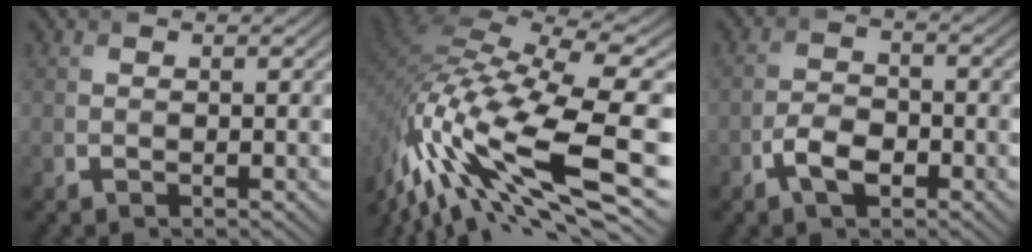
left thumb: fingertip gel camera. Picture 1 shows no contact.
{"total": 17.3, "force": [-7.3, 5.6, 14.6], "torque": [-0.325, 0.010, -0.142]}
{"total": 4.1, "force": [-2.2, 2.2, 2.7], "torque": [-0.053, 0.002, -0.046]}